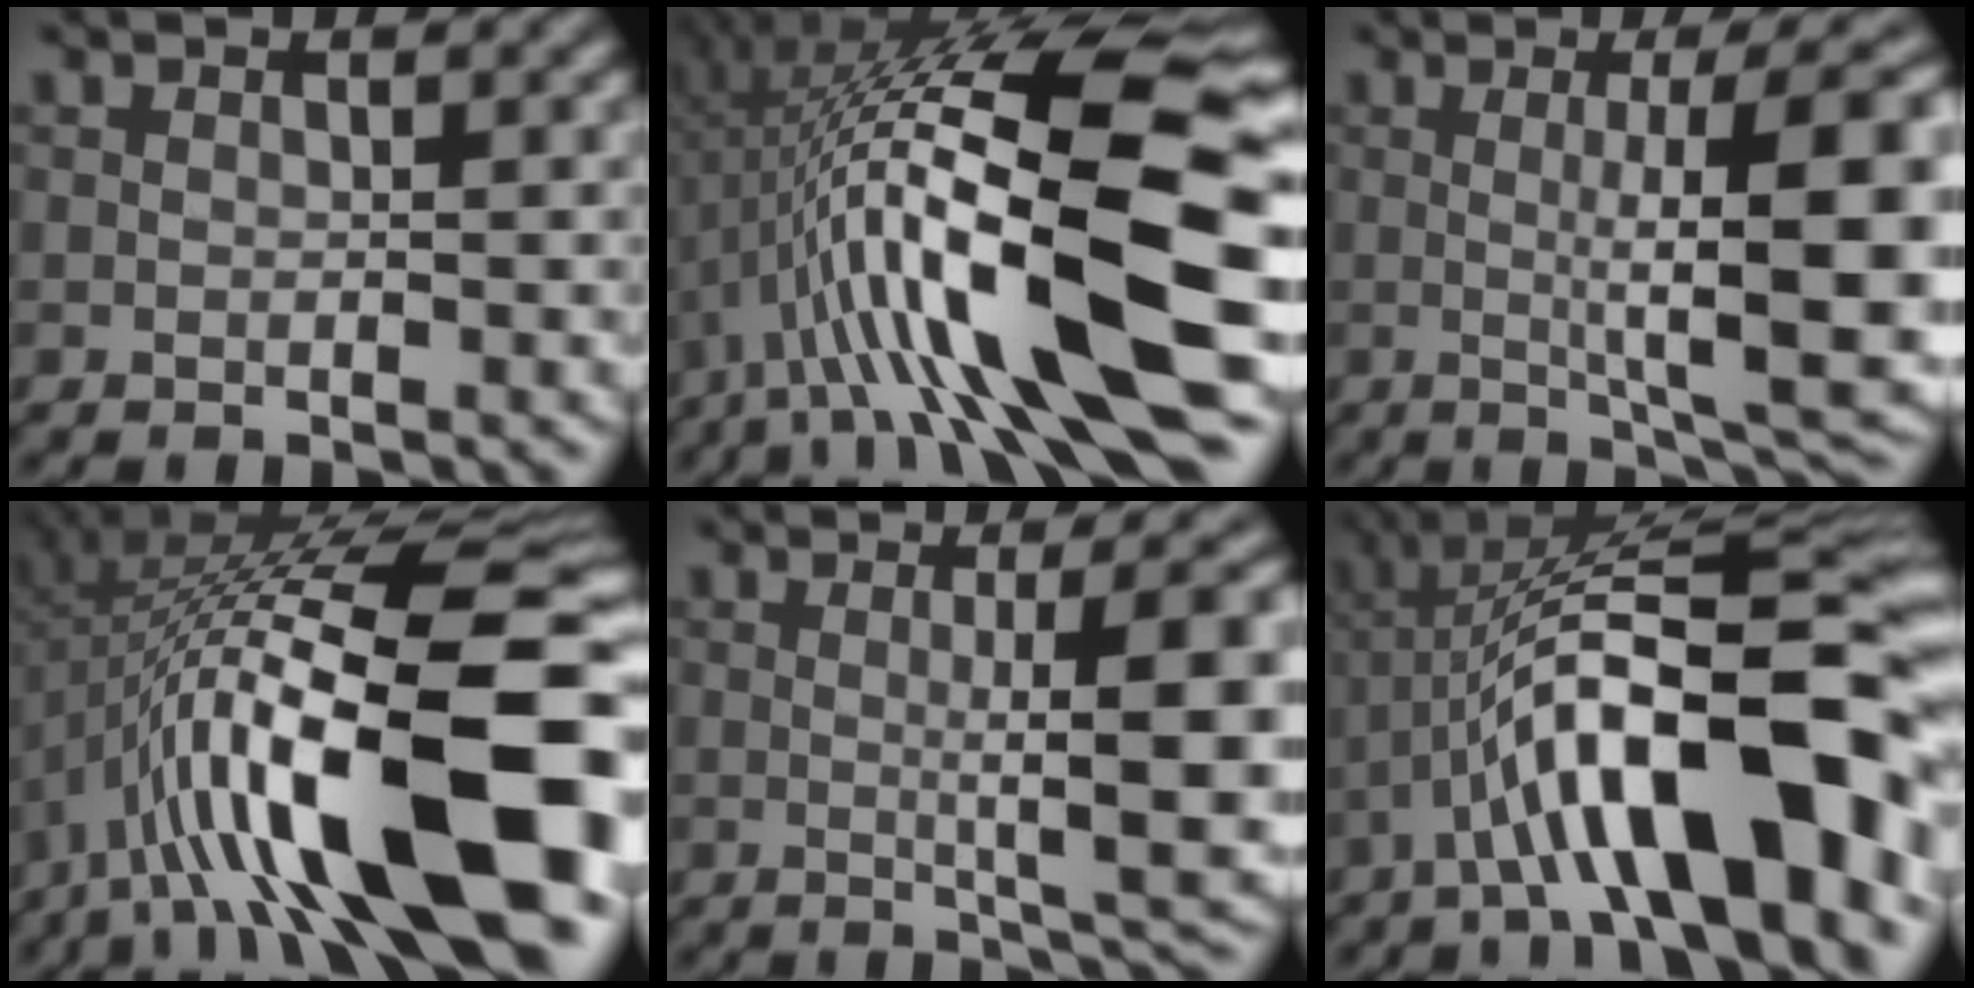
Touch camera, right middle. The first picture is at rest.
{"total": 15.5, "force": [-2.2, 3.8, 14.8], "torque": [-0.238, 0.043, -0.033]}
{"total": 11.0, "force": [-0.2, 2.0, 10.8], "torque": [-0.143, 0.008, 0.007]}
{"total": 17.8, "force": [-5.1, 5.2, 16.3], "torque": [-0.272, 0.046, -0.082]}
{"total": 8.9, "force": [-0.1, 1.6, 8.7], "torque": [-0.115, 0.010, 0.005]}
{"total": 13.1, "force": [-4.3, 3.4, 12.0], "torque": [-0.193, 0.029, -0.057]}